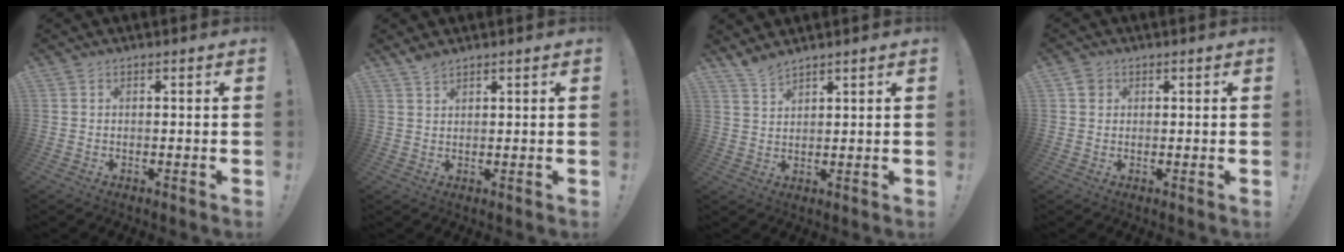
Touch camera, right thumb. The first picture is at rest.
{"total": 2.4, "force": [2.1, 0.7, 1.0], "torque": [-0.017, -0.010, 0.038]}
{"total": 3.9, "force": [3.7, 0.7, 1.3], "torque": [-0.028, -0.022, 0.068]}
{"total": 2.2, "force": [1.0, 1.9, 0.5], "torque": [0.001, -0.002, 0.017]}